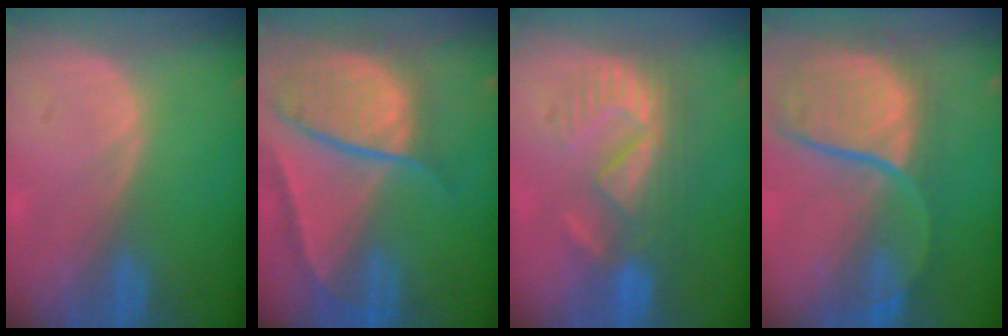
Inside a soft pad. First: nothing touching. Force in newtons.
{"total": 10.6, "press": 8.9, "slide": 5.7}
{"total": 8.9, "press": 8.1, "slide": 3.6}
{"total": 12.0, "press": 9.9, "slide": 6.9}